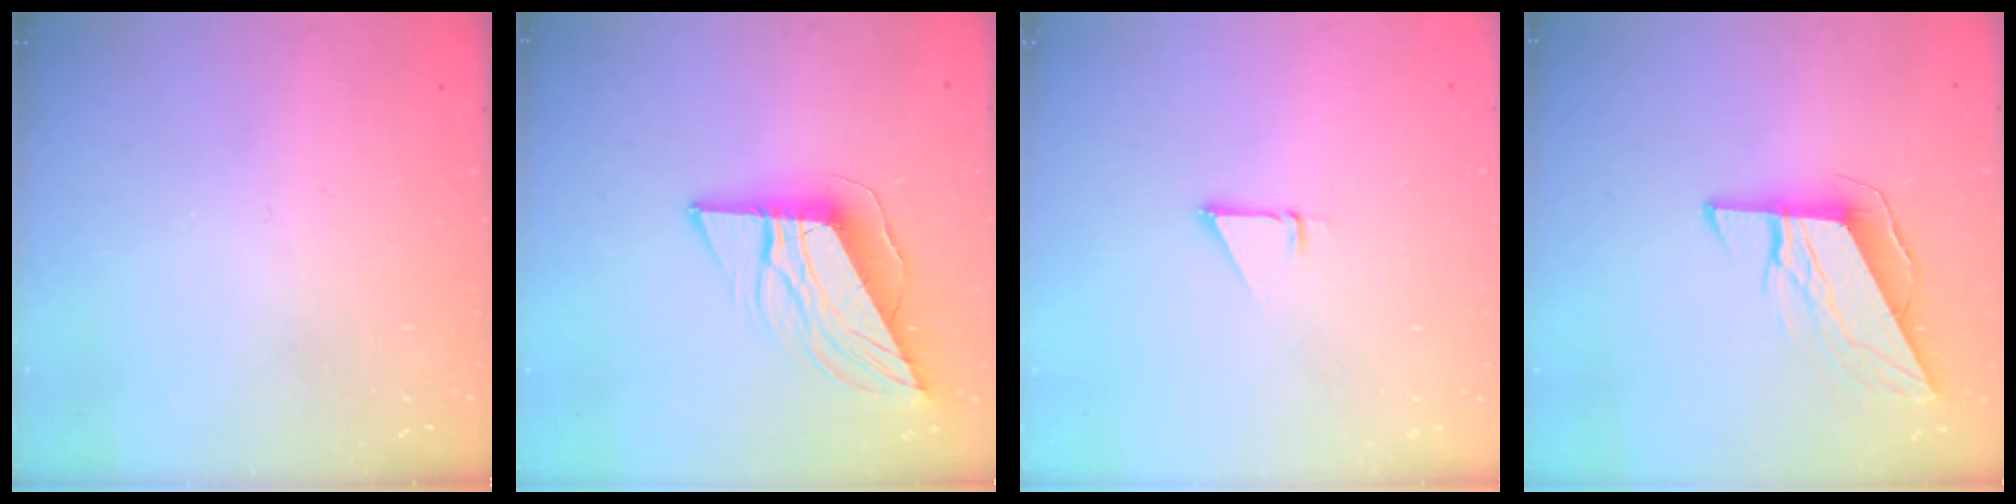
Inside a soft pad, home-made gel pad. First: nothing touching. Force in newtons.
{"total": 12.4, "press": 12.3, "slide": 1.5}
{"total": 1.5, "press": 1.5, "slide": 0.1}
{"total": 9.5, "press": 9.3, "slide": 1.9}